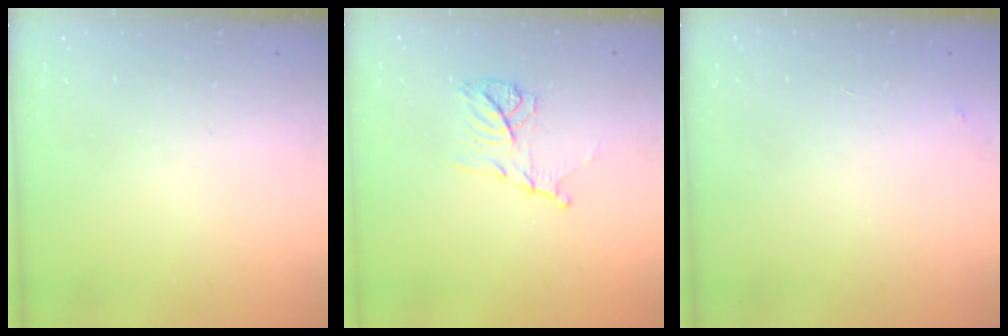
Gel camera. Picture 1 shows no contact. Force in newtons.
{"total": 11.4, "press": 11.4, "slide": 0.3}
{"total": 3.8, "press": 3.8, "slide": 0.2}